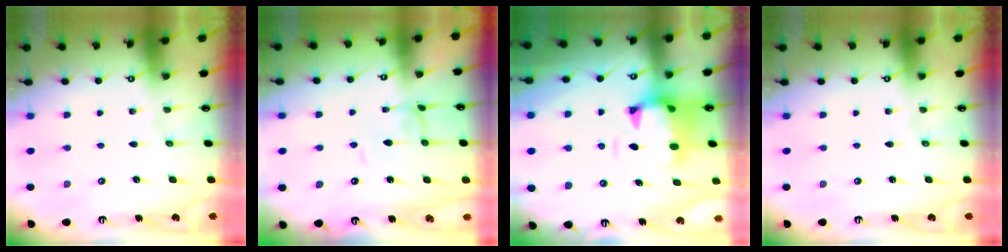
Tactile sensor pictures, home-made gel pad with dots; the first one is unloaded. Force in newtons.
{"total": 1.1, "press": 1.0, "slide": 0.3}
{"total": 1.5, "press": 1.1, "slide": 1.1}
{"total": 0.0}